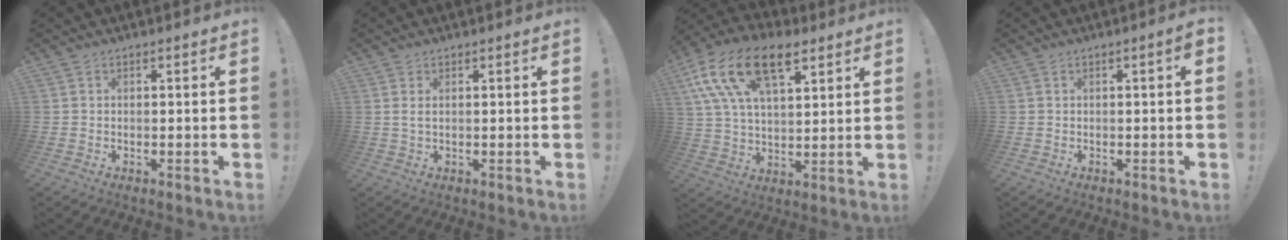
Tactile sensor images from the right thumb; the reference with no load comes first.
{"total": 1.9, "force": [0.8, 0.6, 1.6], "torque": [-0.033, 0.002, 0.013]}
{"total": 19.1, "force": [9.7, 10.3, 12.8], "torque": [-0.247, -0.031, 0.176]}
{"total": 1.9, "force": [0.1, -0.1, 1.9], "torque": [-0.034, 0.000, -0.001]}